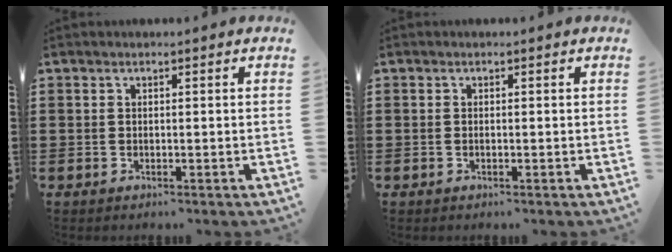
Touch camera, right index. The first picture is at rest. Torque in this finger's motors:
{"motor_torque": [0.82, 1.02, -0.01, -0.01]}